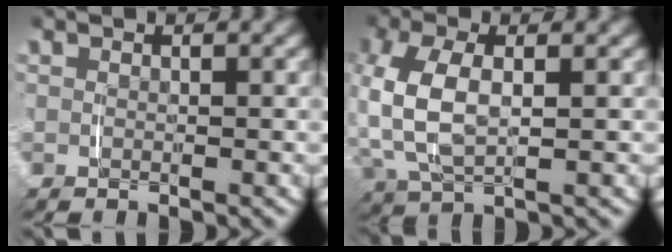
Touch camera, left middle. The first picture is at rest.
{"total": 6.1, "force": [0.7, 3.7, 4.8], "torque": [-0.140, -0.003, 0.022]}